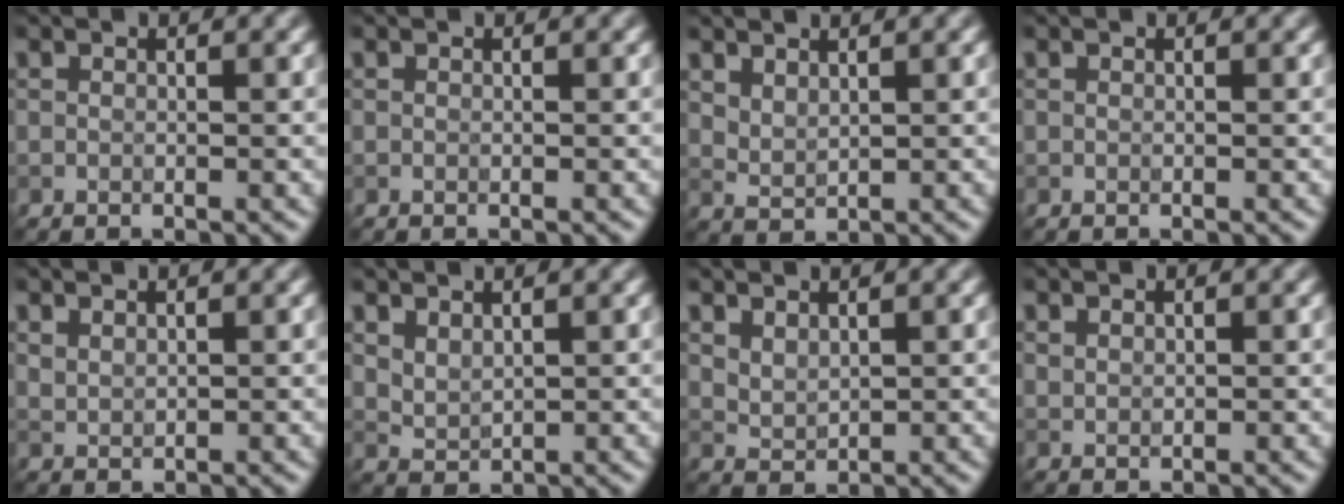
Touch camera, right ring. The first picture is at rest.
{"total": 0.0}
{"total": 1.6, "force": [1.3, 0.6, 0.7], "torque": [-0.017, 0.000, 0.032]}
{"total": 0.0}
{"total": 1.1, "force": [1.0, 0.3, 0.3], "torque": [-0.013, -0.001, 0.023]}
{"total": 1.7, "force": [1.3, 0.7, 0.8], "torque": [-0.019, -0.001, 0.033]}
{"total": 1.6, "force": [1.2, 0.7, 0.8], "torque": [-0.018, -0.002, 0.030]}
{"total": 0.7, "force": [0.6, 0.3, 0.2], "torque": [-0.008, -0.001, 0.017]}